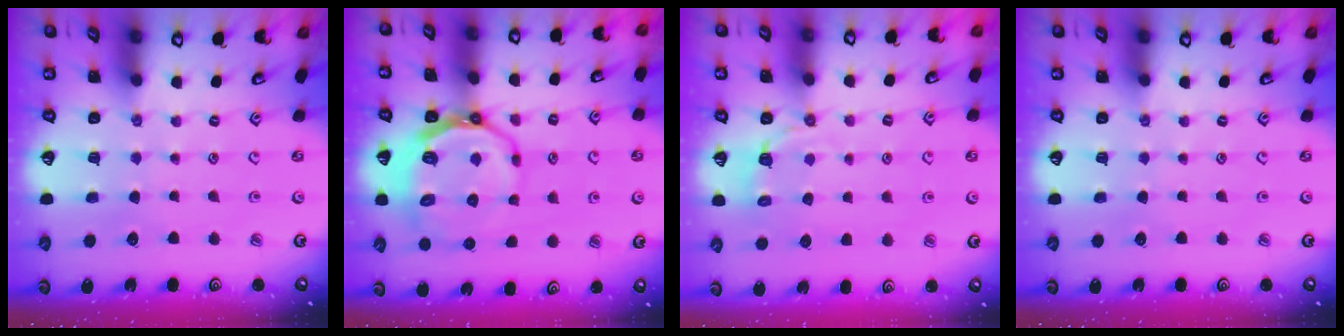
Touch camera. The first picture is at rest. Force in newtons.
{"total": 13.5, "press": 13.0, "slide": 3.7}
{"total": 3.0, "press": 1.6, "slide": 2.5}
{"total": 0.0}